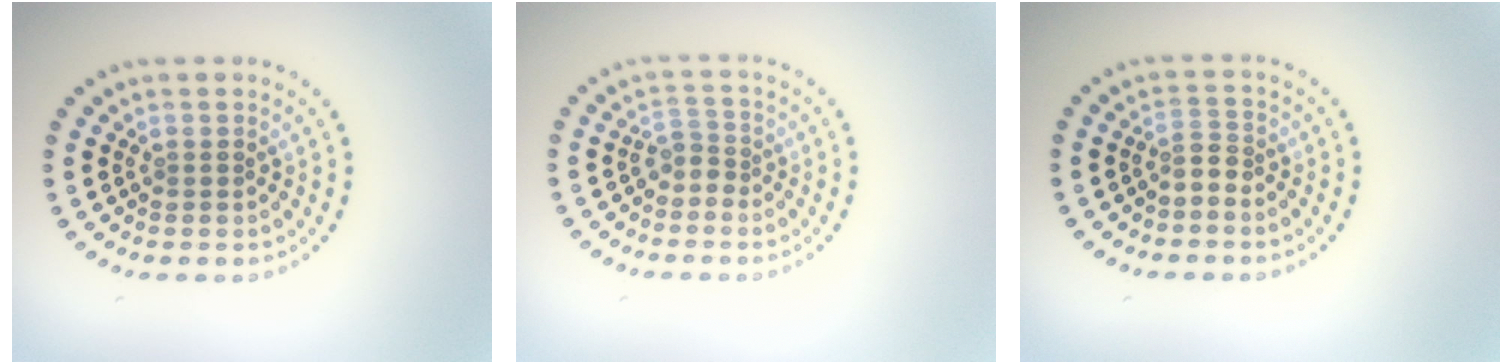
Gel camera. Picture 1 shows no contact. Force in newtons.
{"total": 1.8, "press": 1.2, "slide": 1.3}
{"total": 1.7, "press": 1.2, "slide": 1.1}